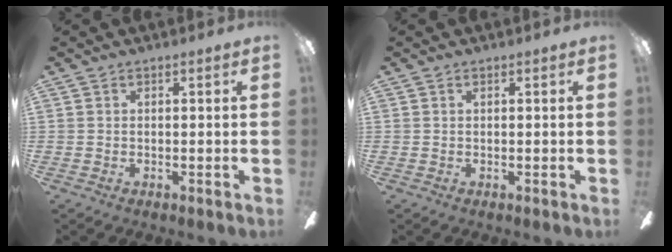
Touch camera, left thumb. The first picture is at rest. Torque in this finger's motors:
{"motor_torque": [0.01, 0.02, 0.01, -0.21, 0.00]}